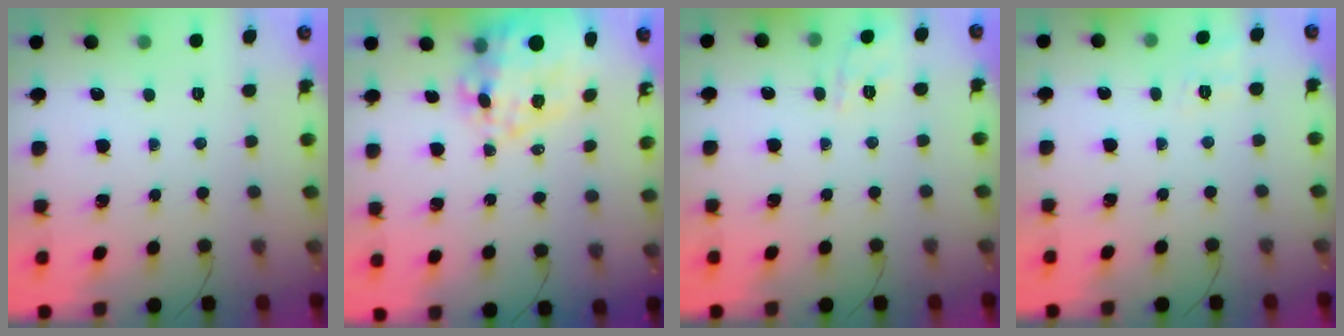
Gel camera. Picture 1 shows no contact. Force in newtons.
{"total": 18.9, "press": 18.4, "slide": 4.3}
{"total": 1.9, "press": 0.3, "slide": 1.8}
{"total": 6.7, "press": 6.4, "slide": 2.0}